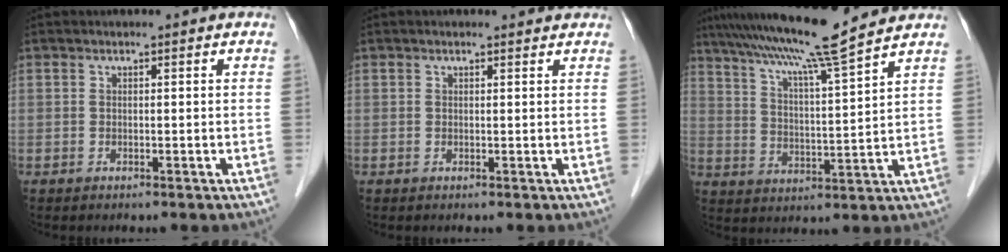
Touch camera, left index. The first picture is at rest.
{"total": 2.2, "force": [2.1, 0.4, 0.5], "torque": [-0.015, 0.010, 0.021]}
{"total": 12.9, "force": [10.9, -1.7, 6.6], "torque": [-0.119, 0.008, 0.178]}